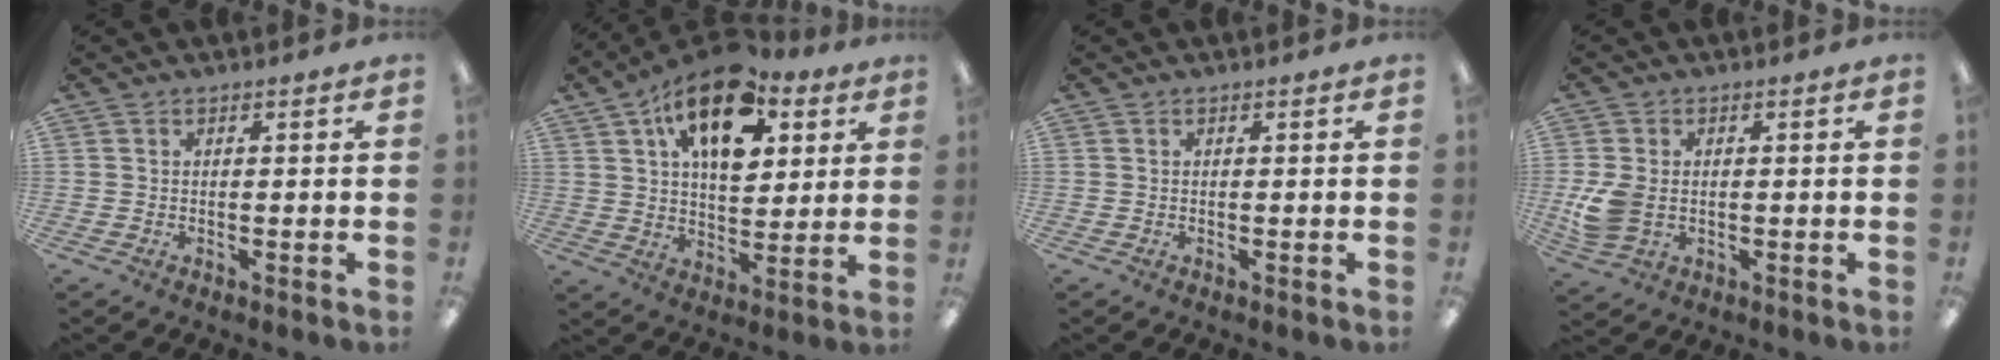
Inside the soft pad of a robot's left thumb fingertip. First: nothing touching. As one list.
[{"total": 17.3, "force": [9.3, 9.2, 11.4], "torque": [-0.173, -0.032, 0.159]}, {"total": 0.0}, {"total": 6.5, "force": [-0.4, 4.7, 4.5], "torque": [-0.094, -0.002, -0.007]}]